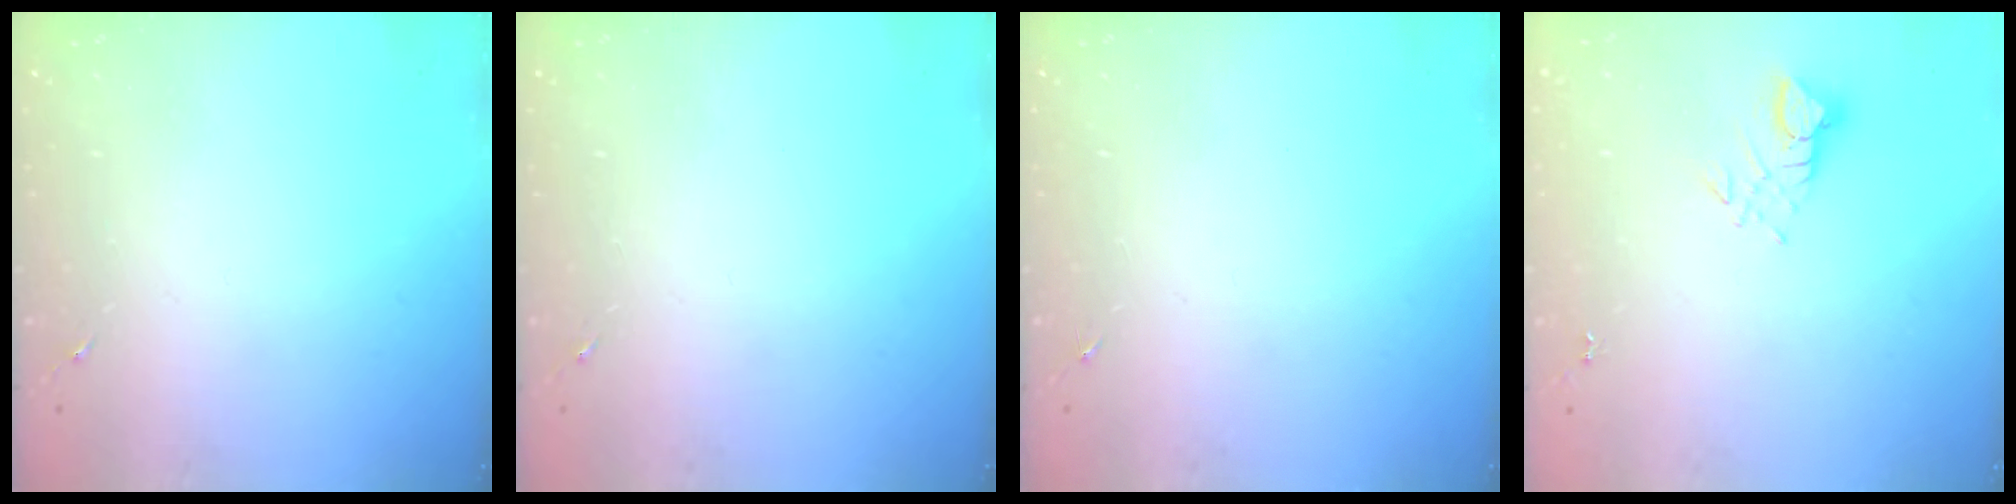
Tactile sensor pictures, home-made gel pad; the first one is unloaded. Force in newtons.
{"total": 0.0}
{"total": 0.0}
{"total": 3.5, "press": 3.5, "slide": 0.3}